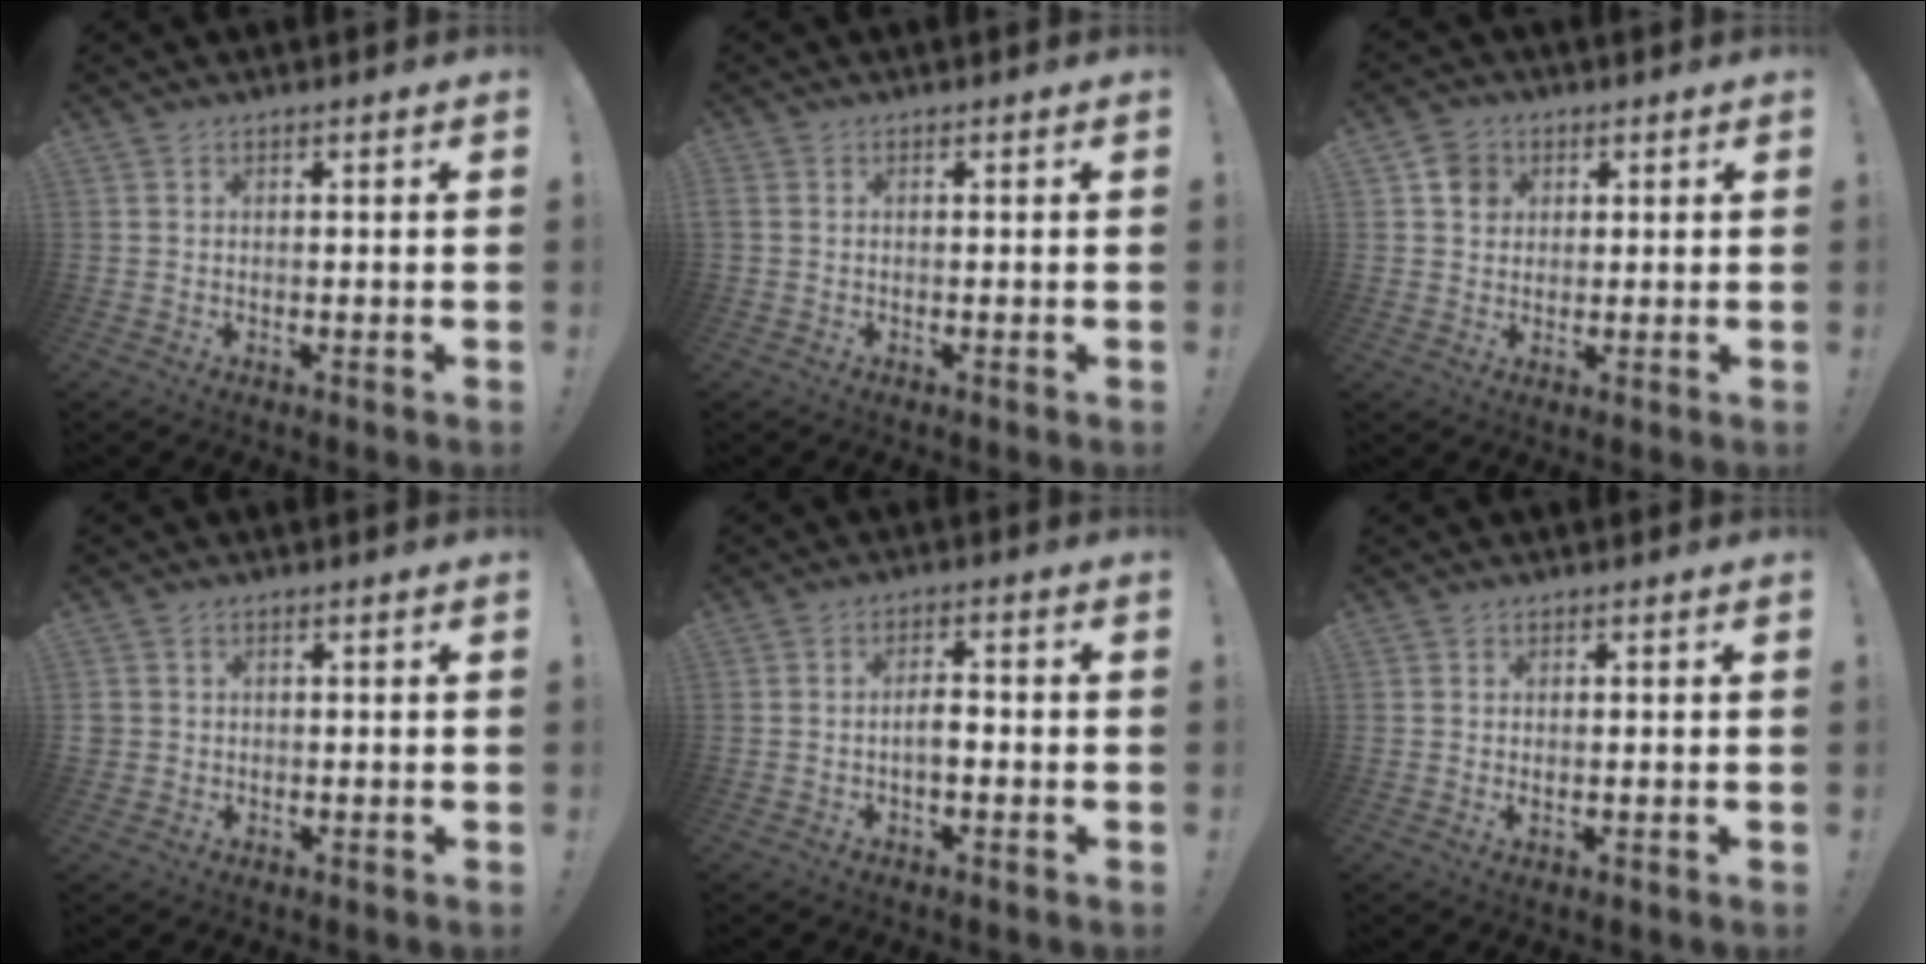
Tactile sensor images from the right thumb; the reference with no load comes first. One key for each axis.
{"total": 0.0}
{"total": 5.7, "fx": 1.8, "fy": 5.2, "fz": 1.7, "tx": -0.018, "ty": 0.000, "tz": 0.034}
{"total": 1.6, "fx": 0.1, "fy": 1.6, "fz": 0.4, "tx": 0.000, "ty": -0.001, "tz": 0.001}
{"total": 4.2, "fx": -1.1, "fy": 1.8, "fz": 3.7, "tx": -0.065, "ty": 0.004, "tz": -0.025}
{"total": 0.8, "fx": 0.3, "fy": 0.2, "fz": 0.7, "tx": -0.006, "ty": -0.003, "tz": 0.005}